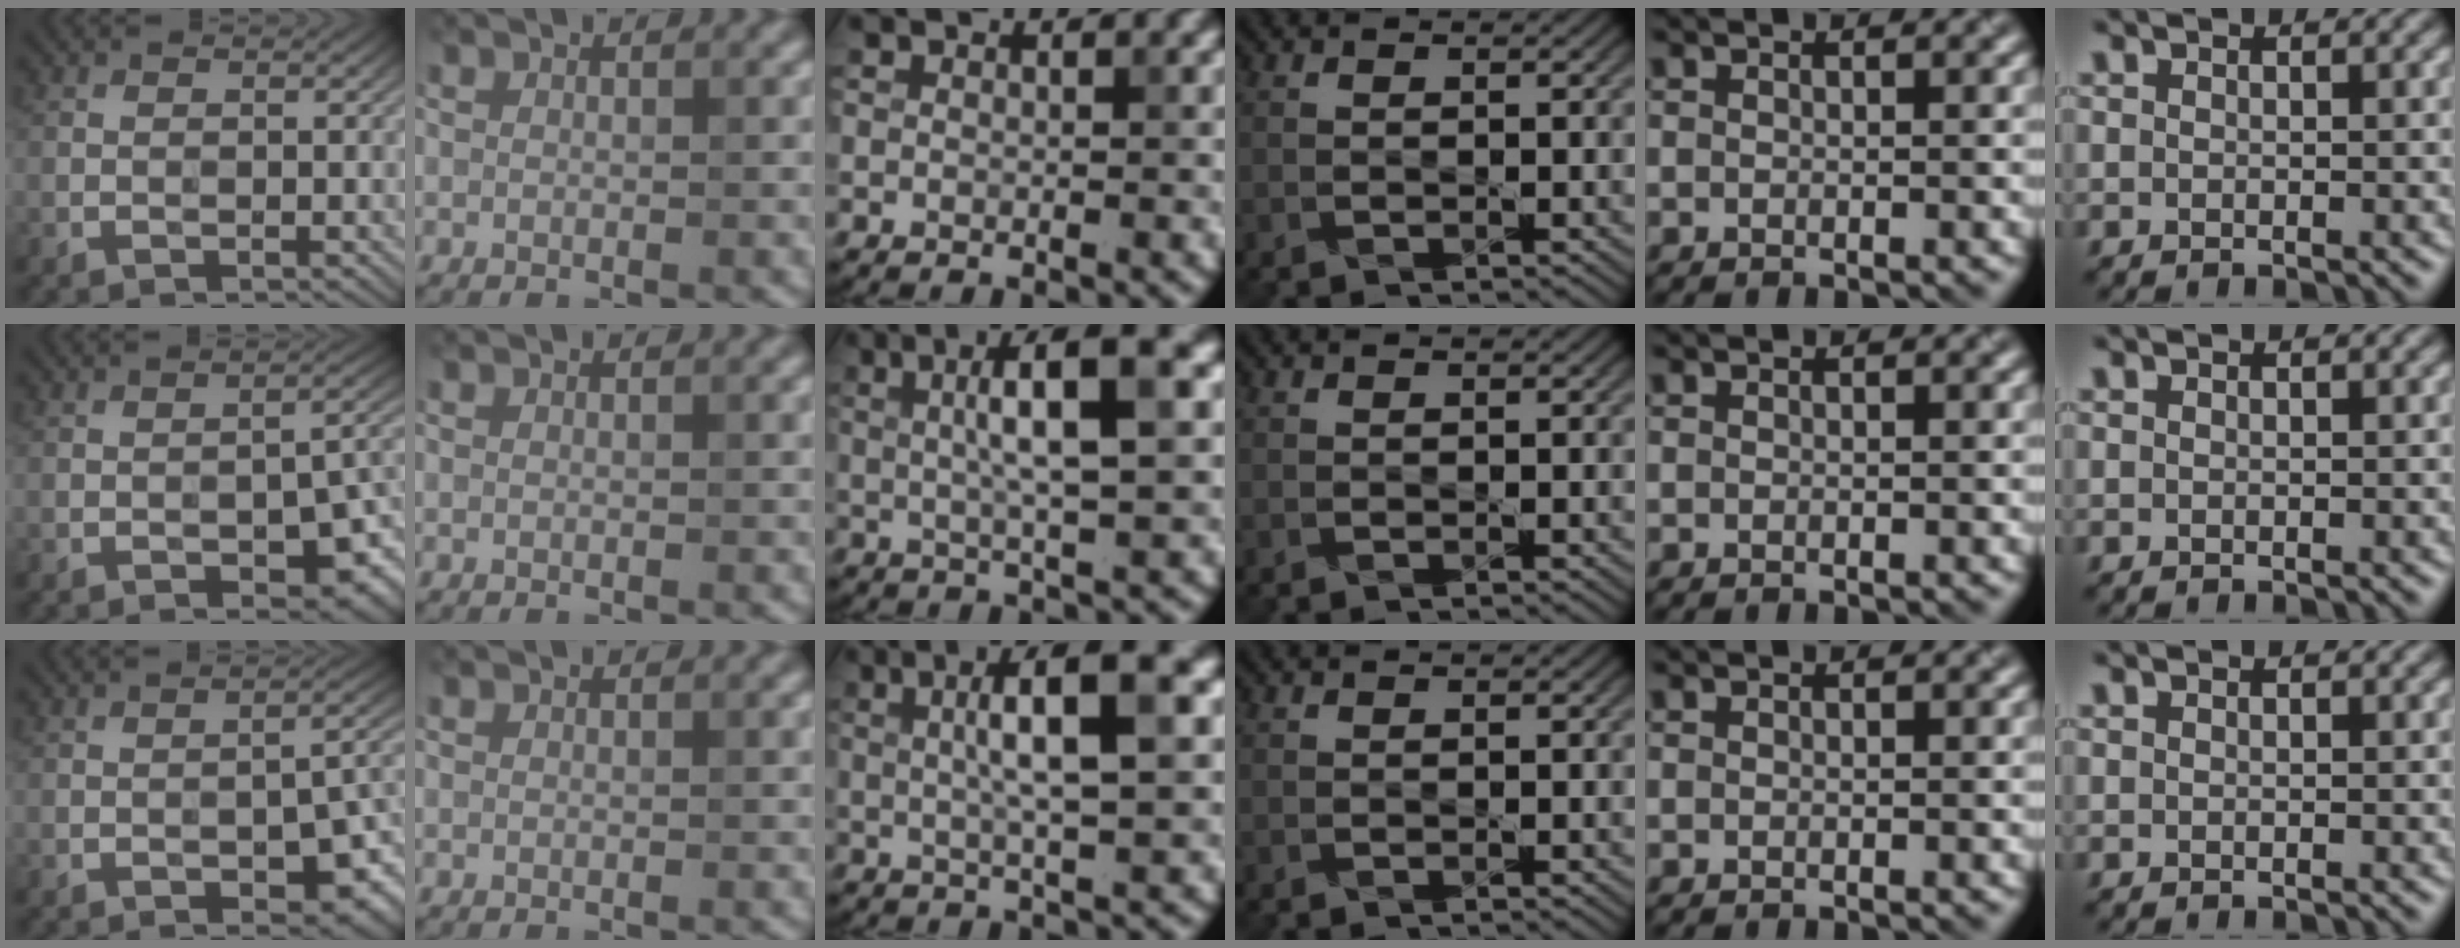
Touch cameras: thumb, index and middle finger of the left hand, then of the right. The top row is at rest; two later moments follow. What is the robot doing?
{"motion": "dispense", "object": "glue bottle"}